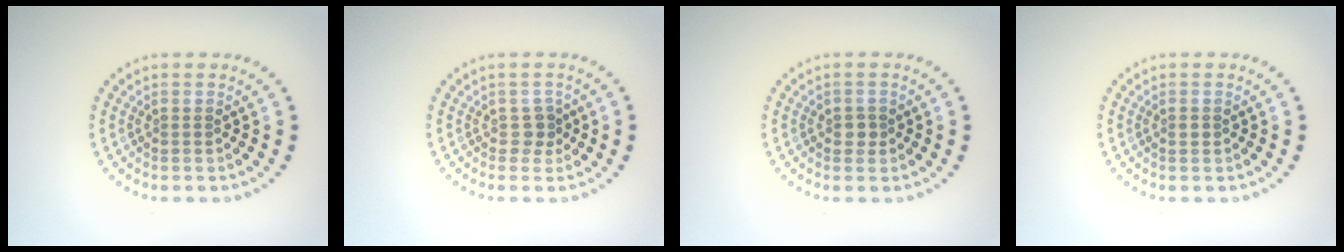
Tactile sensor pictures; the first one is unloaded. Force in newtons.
{"total": 1.3, "press": 1.0, "slide": 0.8}
{"total": 1.1, "press": 1.0, "slide": 0.5}
{"total": 0.6, "press": 0.6, "slide": 0.1}